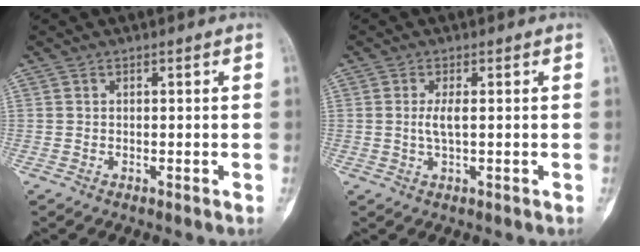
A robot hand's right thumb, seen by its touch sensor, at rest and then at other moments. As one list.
[{"total": 2.6, "force": [0.2, 0.6, 2.5], "torque": [-0.057, -0.004, 0.004]}]